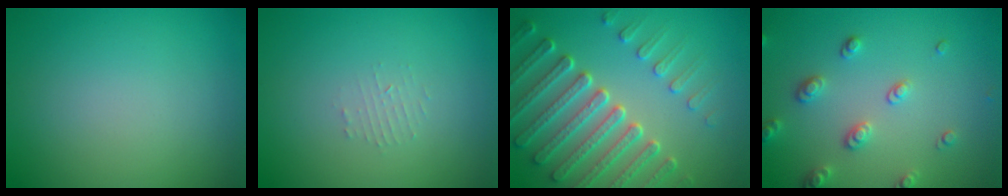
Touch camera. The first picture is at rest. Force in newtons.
{"total": 0.9, "press": 0.9, "slide": 0.2}
{"total": 7.2, "press": 5.6, "slide": 4.6}
{"total": 2.7, "press": 2.7, "slide": 0.5}